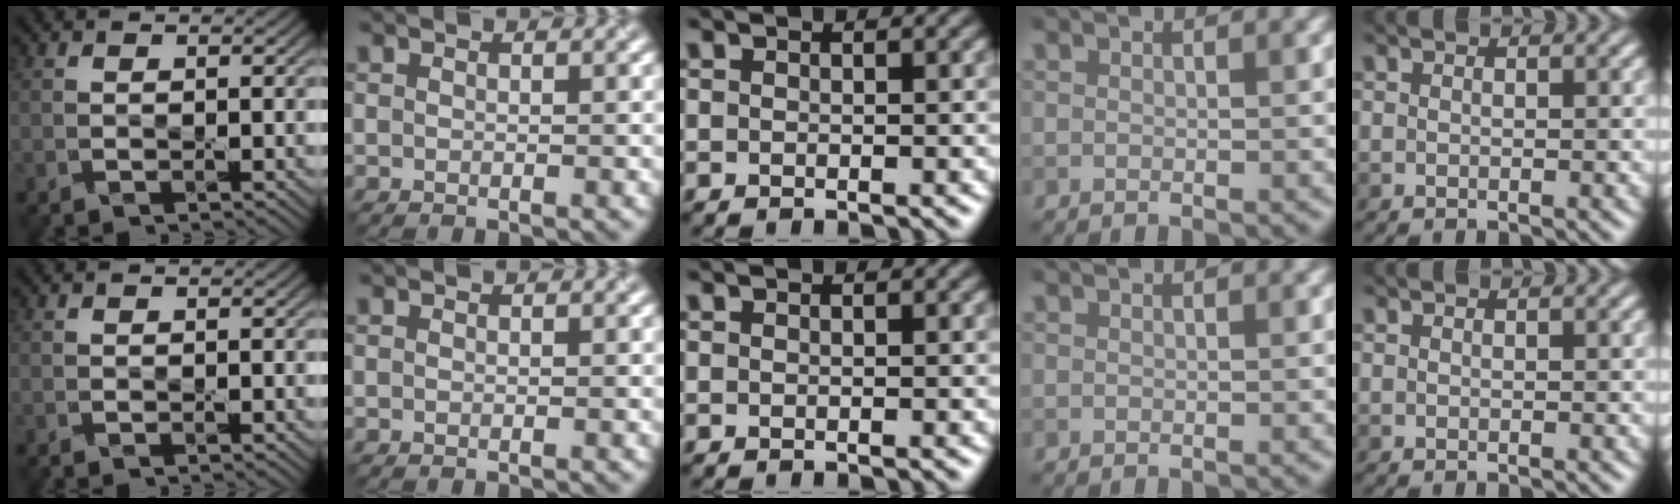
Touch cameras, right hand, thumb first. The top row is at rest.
{}